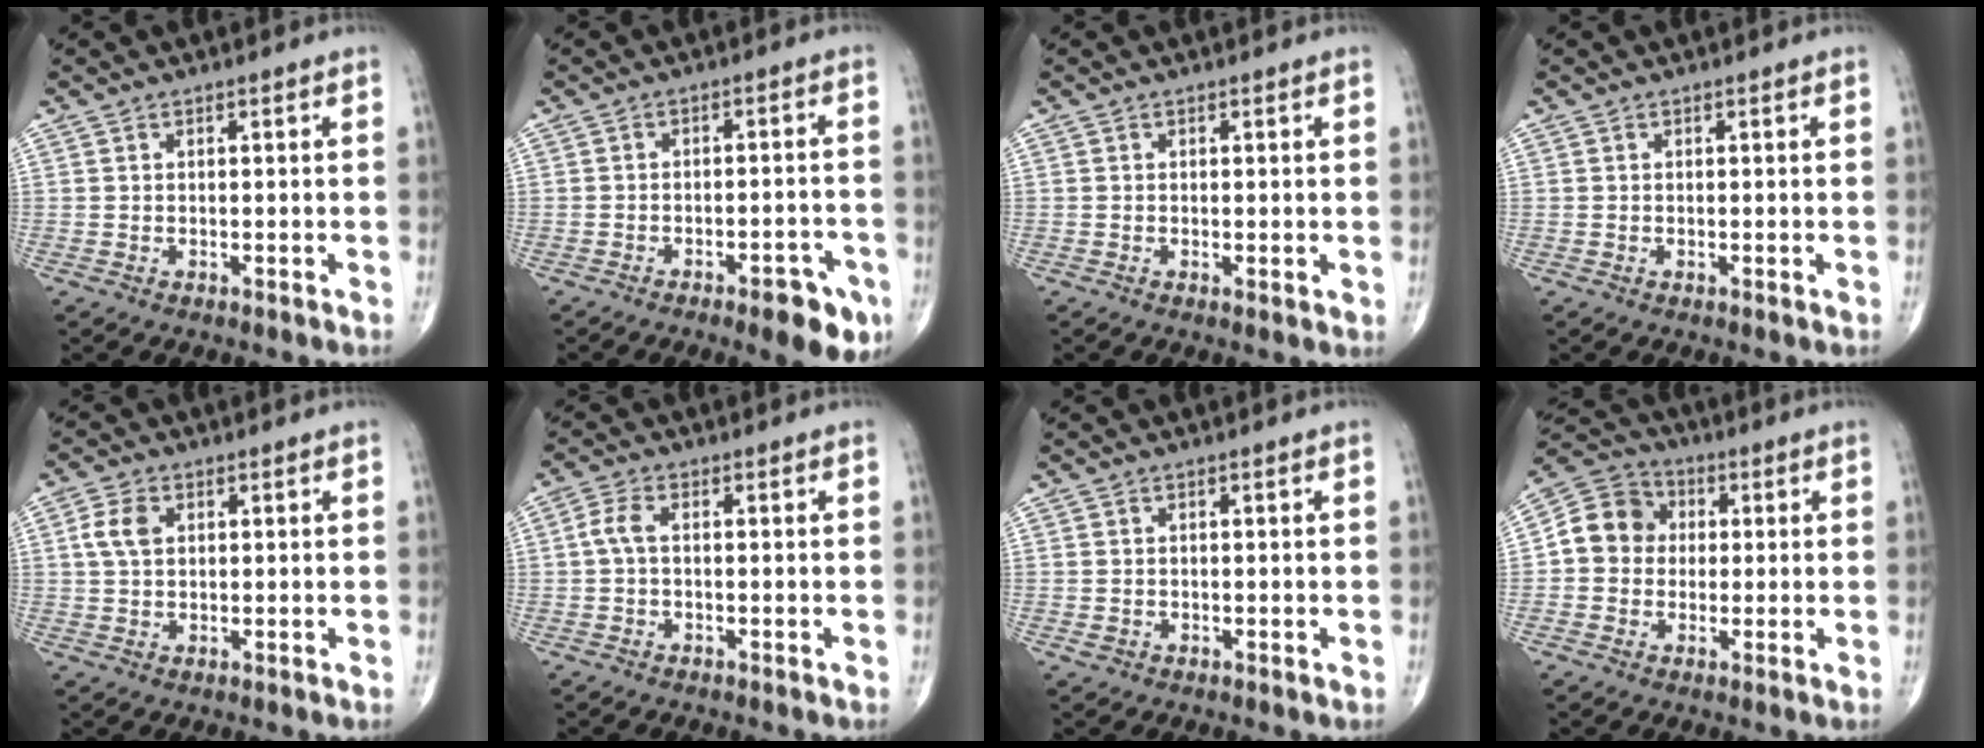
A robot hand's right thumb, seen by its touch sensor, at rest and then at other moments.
{"total": 8.2, "force": [-4.6, 2.7, 6.2], "torque": [-0.061, 0.023, -0.056]}
{"total": 1.1, "force": [0.0, 0.4, 1.0], "torque": [-0.016, -0.005, -0.003]}
{"total": 0.0}
{"total": 4.4, "force": [1.1, 2.9, 3.1], "torque": [-0.066, 0.004, 0.019]}
{"total": 2.8, "force": [-0.1, 1.3, 2.5], "torque": [-0.059, 0.005, -0.009]}
{"total": 0.9, "force": [-0.3, 0.7, 0.5], "torque": [-0.005, 0.002, -0.003]}
{"total": 9.2, "force": [0.5, 8.1, 4.2], "torque": [-0.053, 0.023, -0.006]}